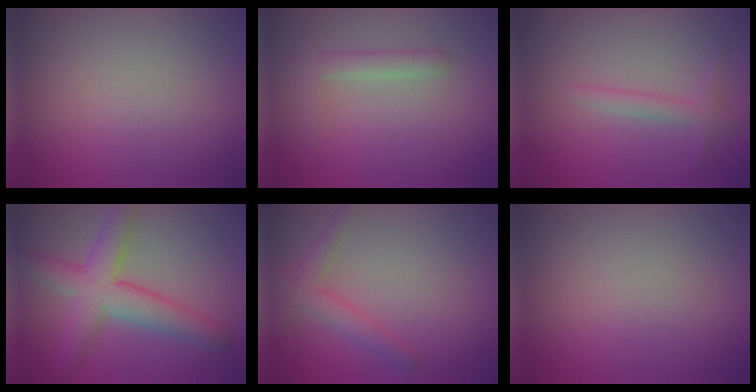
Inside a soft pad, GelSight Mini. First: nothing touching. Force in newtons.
{"total": 1.8, "press": 1.8, "slide": 0.1}
{"total": 1.6, "press": 1.6, "slide": 0.1}
{"total": 5.9, "press": 5.9, "slide": 0.0}
{"total": 2.5, "press": 2.5, "slide": 0.2}
{"total": 0.0}